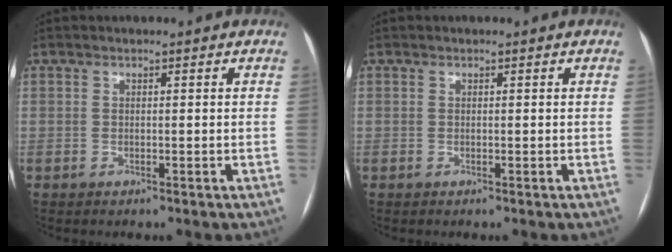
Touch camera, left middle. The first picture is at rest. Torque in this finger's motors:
{"motor_torque": [0.00, 0.00, 0.00, 0.00]}